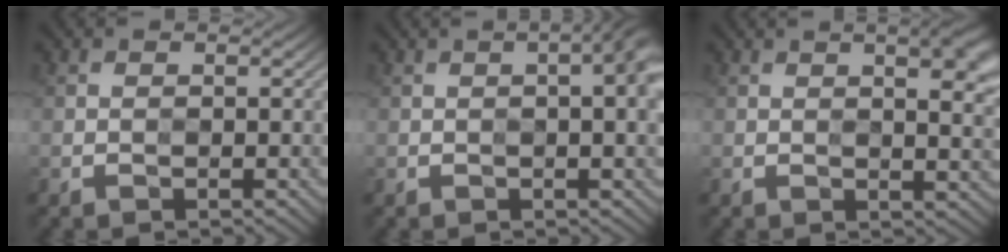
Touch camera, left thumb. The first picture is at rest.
{"total": 3.9, "force": [0.6, 0.8, 3.8], "torque": [-0.043, 0.015, 0.001]}
{"total": 6.3, "force": [2.4, 1.8, 5.6], "torque": [-0.060, 0.014, 0.026]}